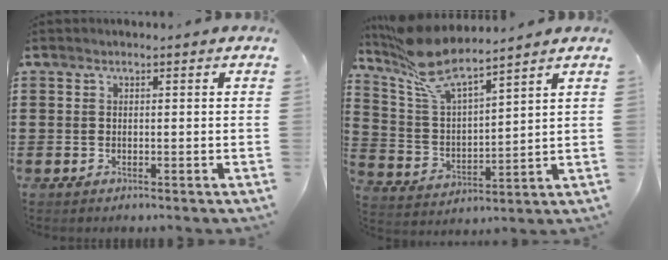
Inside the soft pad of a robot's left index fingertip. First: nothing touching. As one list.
[{"total": 9.2, "force": [7.8, 1.8, 4.5], "torque": [-0.121, -0.034, 0.138]}]